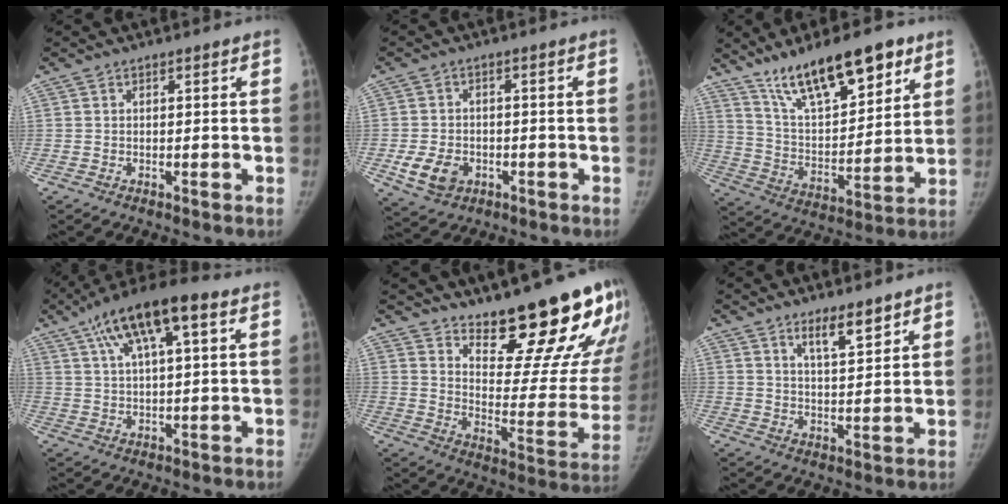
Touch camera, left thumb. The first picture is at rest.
{"total": 7.0, "force": [-2.5, 5.3, 3.8], "torque": [-0.062, 0.007, -0.035]}
{"total": 19.1, "force": [12.5, 6.8, 12.8], "torque": [-0.176, -0.054, 0.225]}
{"total": 14.1, "force": [6.3, 4.3, 11.8], "torque": [-0.197, 0.013, 0.101]}
{"total": 23.1, "force": [17.1, 6.4, 14.1], "torque": [-0.152, -0.133, 0.238]}
{"total": 5.9, "force": [4.1, 1.6, 3.9], "torque": [-0.051, -0.034, 0.070]}